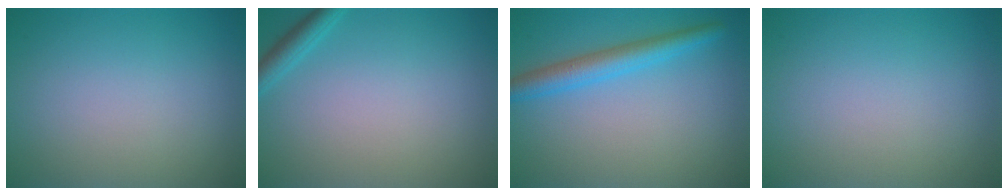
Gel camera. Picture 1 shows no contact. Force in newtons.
{"total": 1.7, "press": 1.7, "slide": 0.1}
{"total": 3.4, "press": 3.4, "slide": 0.1}
{"total": 0.0}